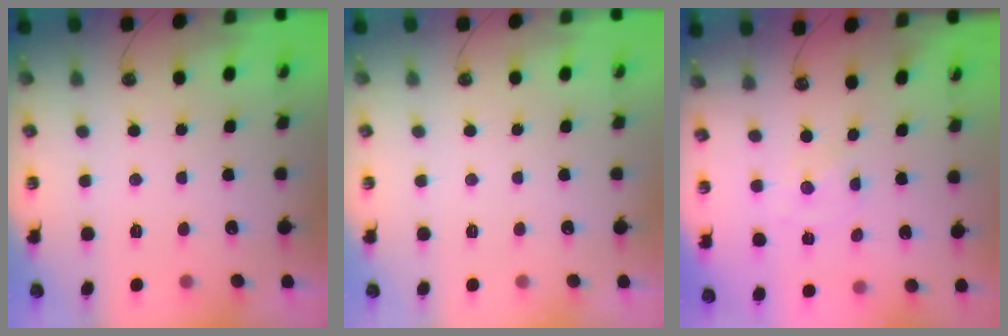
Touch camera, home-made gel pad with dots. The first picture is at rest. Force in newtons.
{"total": 0.0}
{"total": 0.0}